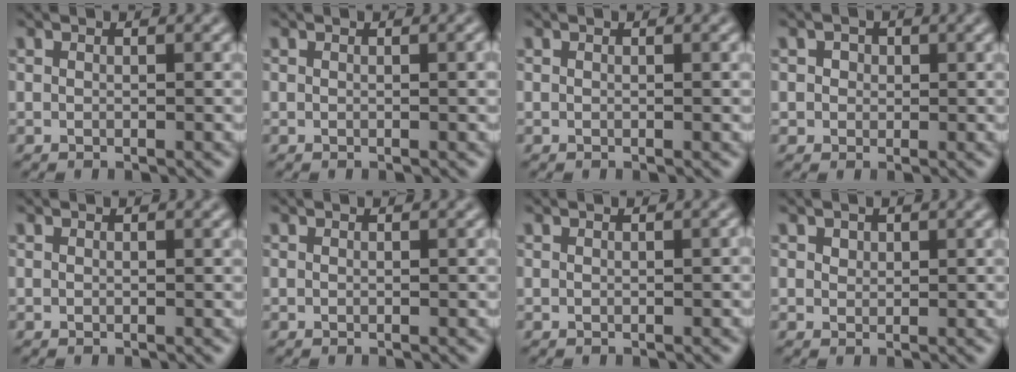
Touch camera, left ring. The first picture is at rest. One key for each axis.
{"total": 0.6, "fx": 0.0, "fy": 0.0, "fz": 0.6, "tx": -0.006, "ty": 0.001, "tz": 0.000}
{"total": 0.0}
{"total": 1.5, "fx": 0.4, "fy": 1.4, "fz": 0.5, "tx": 0.004, "ty": 0.004, "tz": 0.002}
{"total": 0.0}
{"total": 0.0}
{"total": 0.0}
{"total": 1.0, "fx": 0.6, "fy": 0.8, "fz": 0.2, "tx": -0.003, "ty": -0.002, "tz": 0.009}